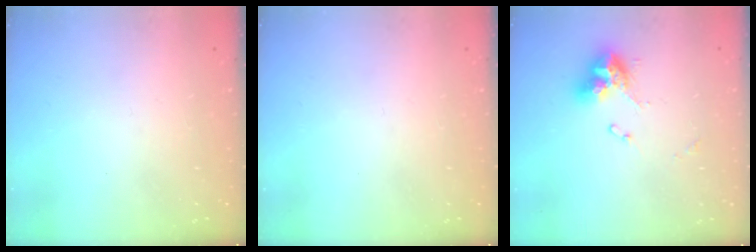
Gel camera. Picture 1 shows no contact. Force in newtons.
{"total": 0.0}
{"total": 10.5, "press": 10.5, "slide": 1.0}